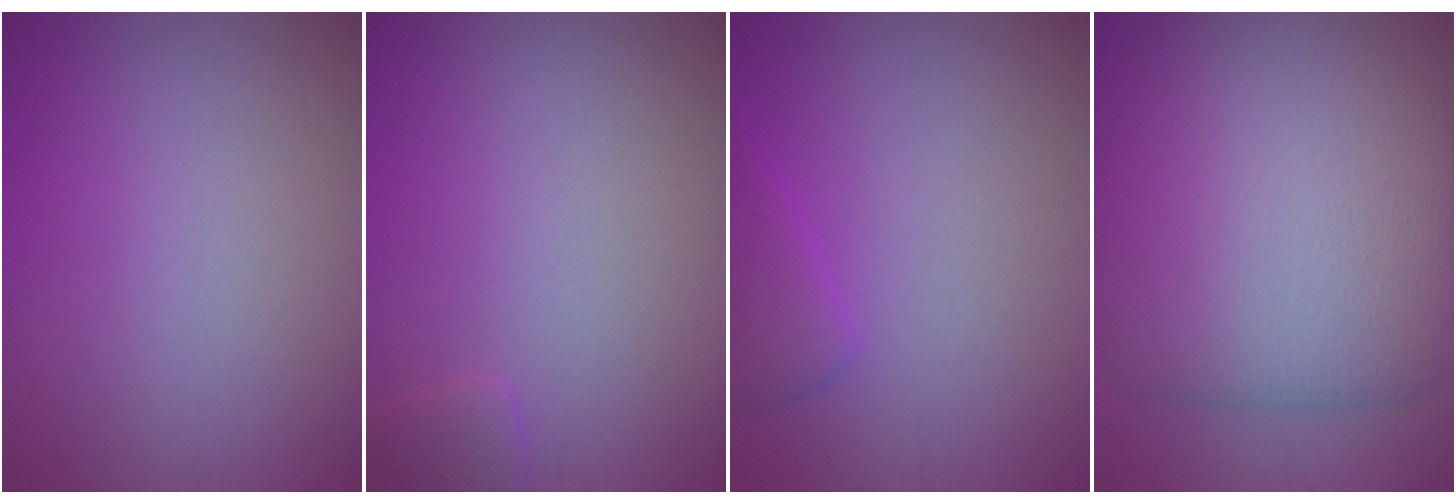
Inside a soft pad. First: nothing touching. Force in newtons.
{"total": 1.3, "press": 1.3, "slide": 0.1}
{"total": 2.0, "press": 2.0, "slide": 0.2}
{"total": 12.3, "press": 12.3, "slide": 0.5}